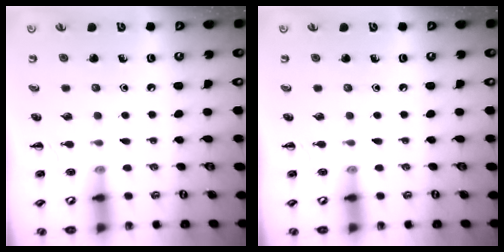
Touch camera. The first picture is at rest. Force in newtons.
{"total": 0.0}